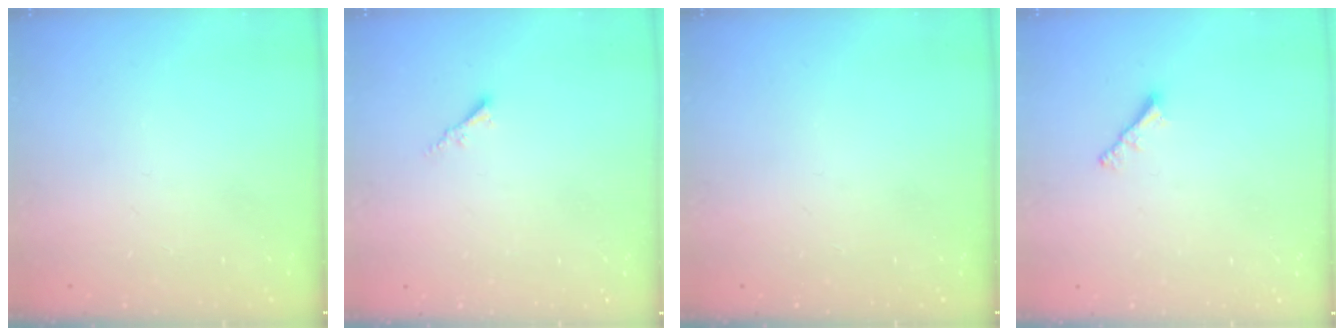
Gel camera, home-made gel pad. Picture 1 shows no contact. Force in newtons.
{"total": 1.7, "press": 1.6, "slide": 0.5}
{"total": 0.0}
{"total": 1.9, "press": 1.8, "slide": 0.5}